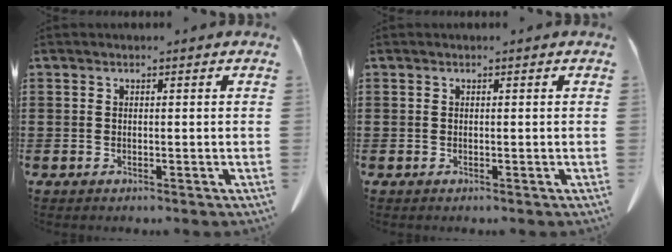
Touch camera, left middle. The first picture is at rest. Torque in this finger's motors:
{"motor_torque": [-0.88, 0.68, -0.02, 0.01]}